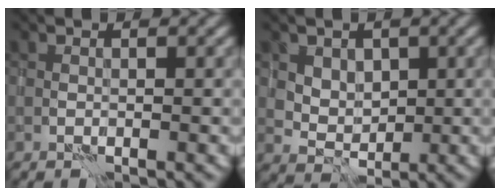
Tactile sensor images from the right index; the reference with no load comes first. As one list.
[{"total": 2.7, "force": [1.3, 2.1, 1.0], "torque": [-0.023, -0.015, 0.042]}]